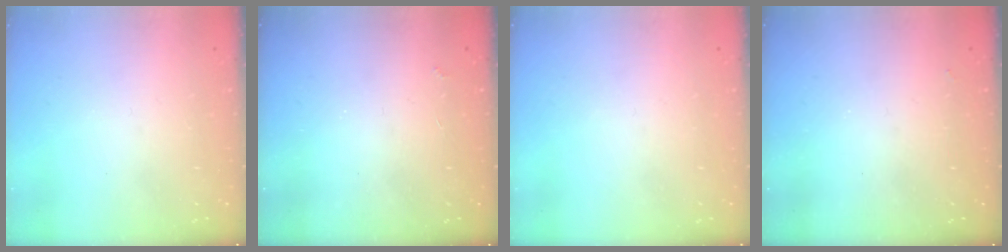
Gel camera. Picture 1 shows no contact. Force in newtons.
{"total": 2.7, "press": 2.7, "slide": 0.5}
{"total": 0.0}
{"total": 1.3, "press": 1.3, "slide": 0.3}